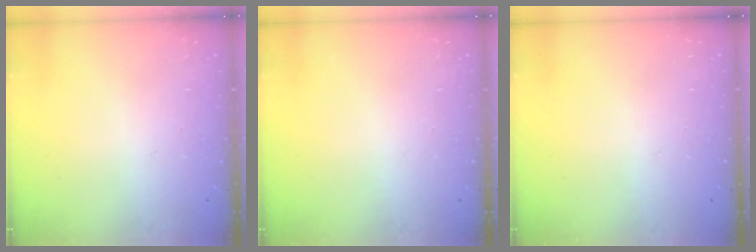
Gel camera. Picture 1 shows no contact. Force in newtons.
{"total": 0.0}
{"total": 0.0}